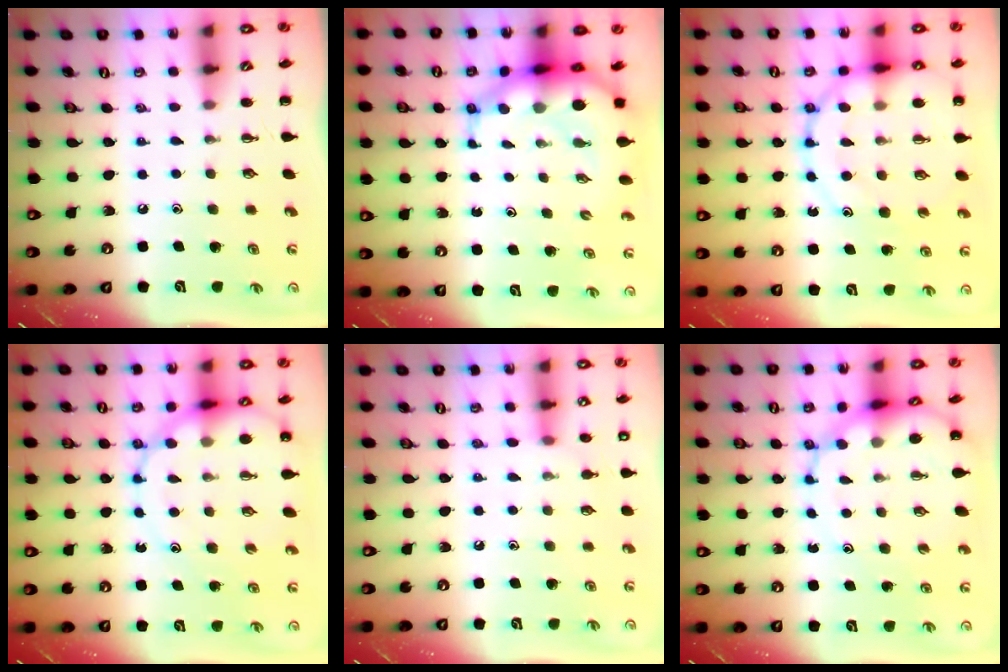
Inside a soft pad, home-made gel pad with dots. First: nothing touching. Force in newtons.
{"total": 10.6, "press": 10.1, "slide": 3.1}
{"total": 17.9, "press": 17.8, "slide": 2.2}
{"total": 15.0, "press": 14.5, "slide": 3.7}
{"total": 7.8, "press": 7.5, "slide": 2.2}
{"total": 11.9, "press": 11.6, "slide": 2.5}